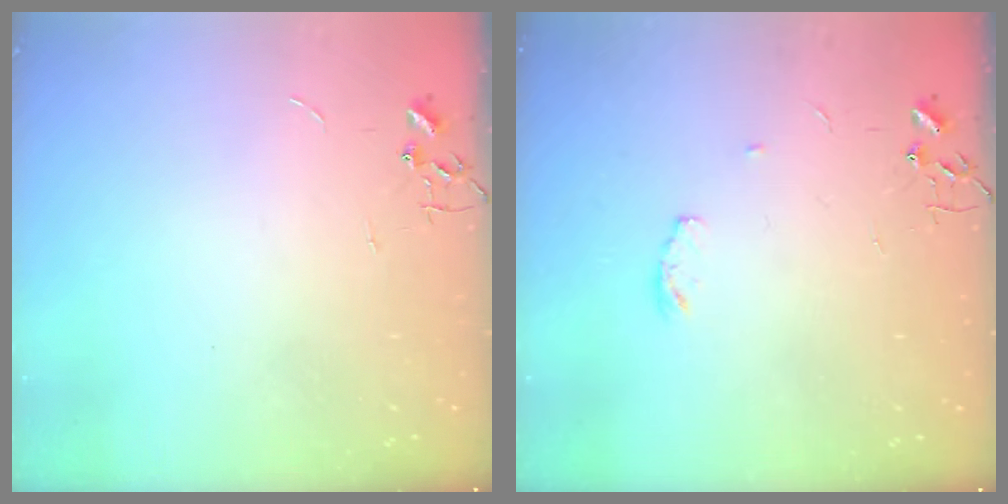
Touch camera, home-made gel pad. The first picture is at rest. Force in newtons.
{"total": 4.0, "press": 3.9, "slide": 0.6}